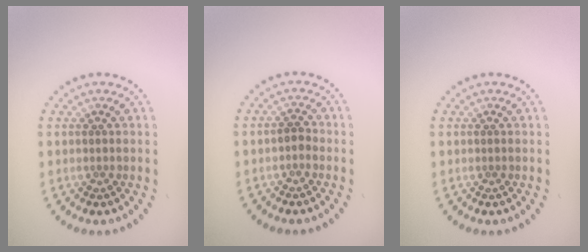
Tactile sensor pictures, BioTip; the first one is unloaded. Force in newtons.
{"total": 0.9, "press": 0.8, "slide": 0.4}
{"total": 0.0}